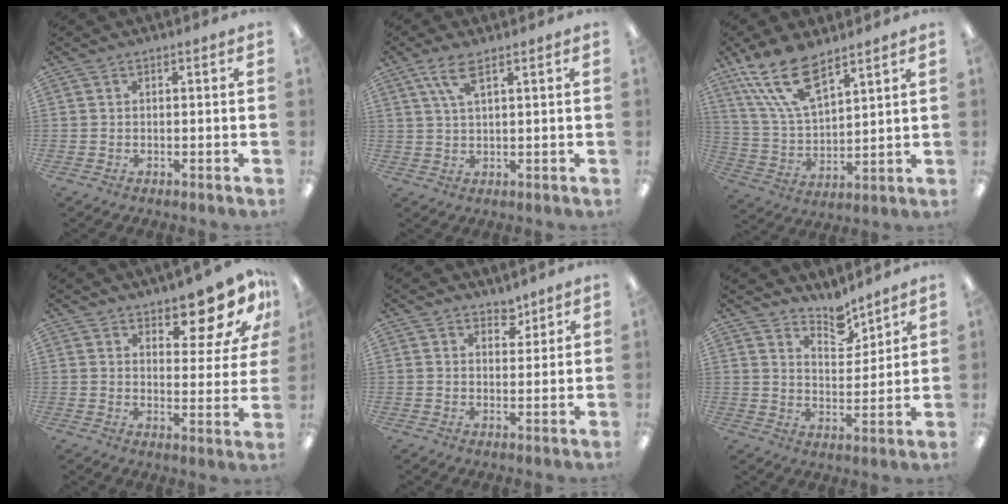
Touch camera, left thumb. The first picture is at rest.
{"total": 6.2, "force": [3.7, 1.8, 4.7], "torque": [-0.103, 0.003, 0.065]}
{"total": 16.1, "force": [10.8, 6.9, 9.7], "torque": [-0.211, -0.040, 0.194]}
{"total": 11.4, "force": [9.4, 3.7, 5.3], "torque": [-0.062, -0.072, 0.165]}
{"total": 4.1, "force": [3.5, 2.0, 0.9], "torque": [0.000, -0.023, 0.061]}
{"total": 8.2, "force": [7.3, 2.9, 2.2], "torque": [-0.019, -0.058, 0.130]}